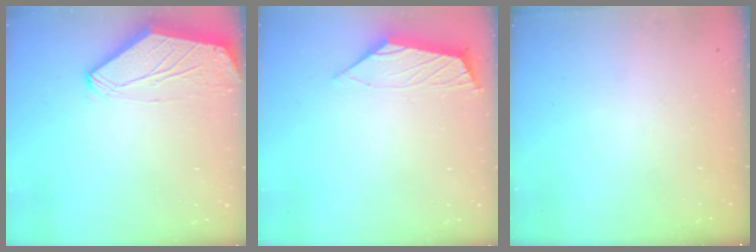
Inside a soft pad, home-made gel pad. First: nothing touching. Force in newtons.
{"total": 2.8, "press": 2.7, "slide": 0.6}
{"total": 0.0}